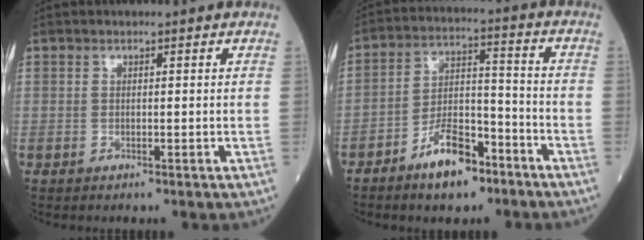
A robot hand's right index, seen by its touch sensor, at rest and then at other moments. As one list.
[{"total": 9.4, "force": [-6.3, 3.5, 6.1], "torque": [-0.117, 0.010, -0.110]}]